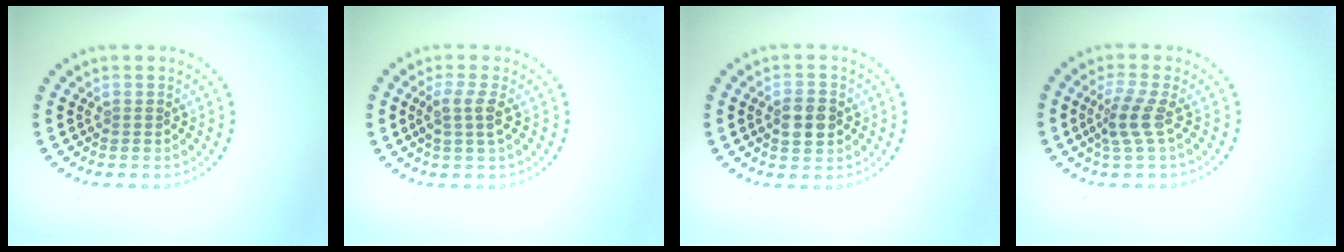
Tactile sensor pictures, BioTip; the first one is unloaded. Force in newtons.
{"total": 2.1, "press": 1.7, "slide": 1.1}
{"total": 3.3, "press": 3.3, "slide": 0.2}
{"total": 2.4, "press": 1.7, "slide": 1.7}